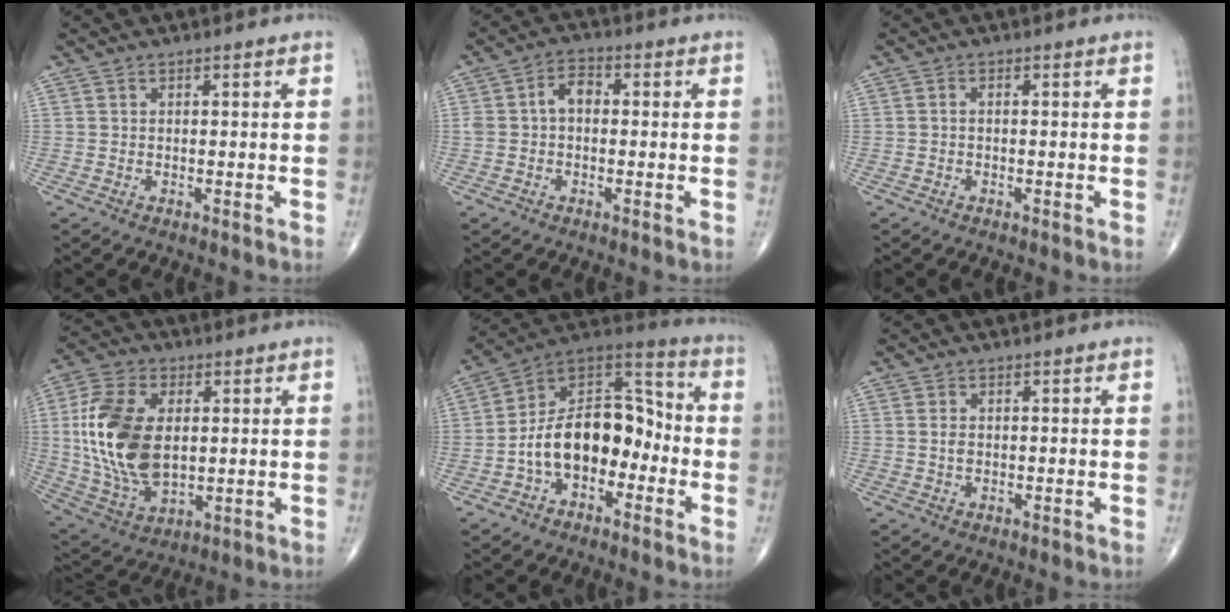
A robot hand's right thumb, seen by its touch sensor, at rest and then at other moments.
{"total": 4.8, "force": [0.1, 3.2, 3.5], "torque": [-0.057, 0.021, -0.007]}
{"total": 0.7, "force": [-0.2, 0.3, 0.6], "torque": [-0.010, 0.001, -0.007]}
{"total": 19.2, "force": [1.8, 11.5, 15.3], "torque": [-0.305, -0.011, 0.040]}
{"total": 16.9, "force": [-4.0, 10.4, 12.6], "torque": [-0.180, 0.063, -0.074]}
{"total": 1.6, "force": [0.0, 1.1, 1.1], "torque": [-0.018, 0.000, 0.000]}